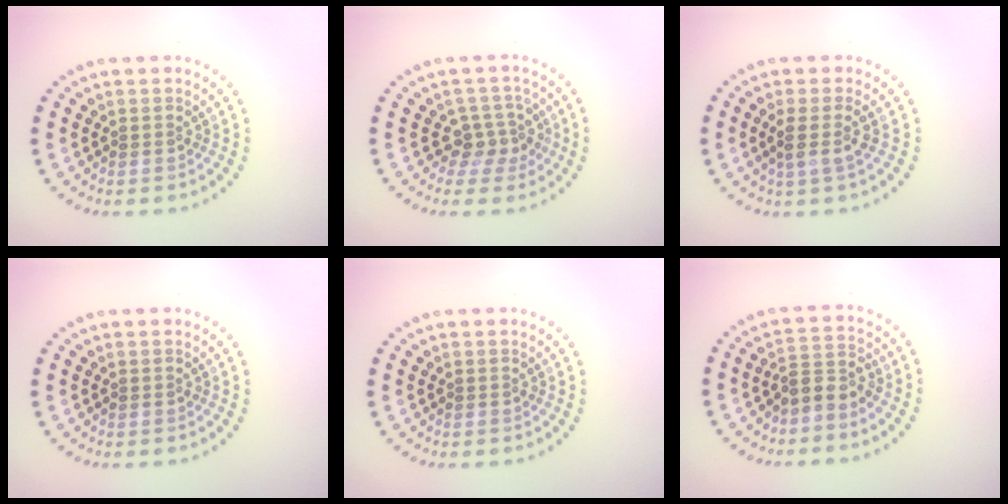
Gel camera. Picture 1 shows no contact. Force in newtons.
{"total": 2.7, "press": 2.1, "slide": 1.7}
{"total": 1.9, "press": 1.4, "slide": 1.2}
{"total": 0.0}
{"total": 0.0}
{"total": 2.6, "press": 2.0, "slide": 1.6}